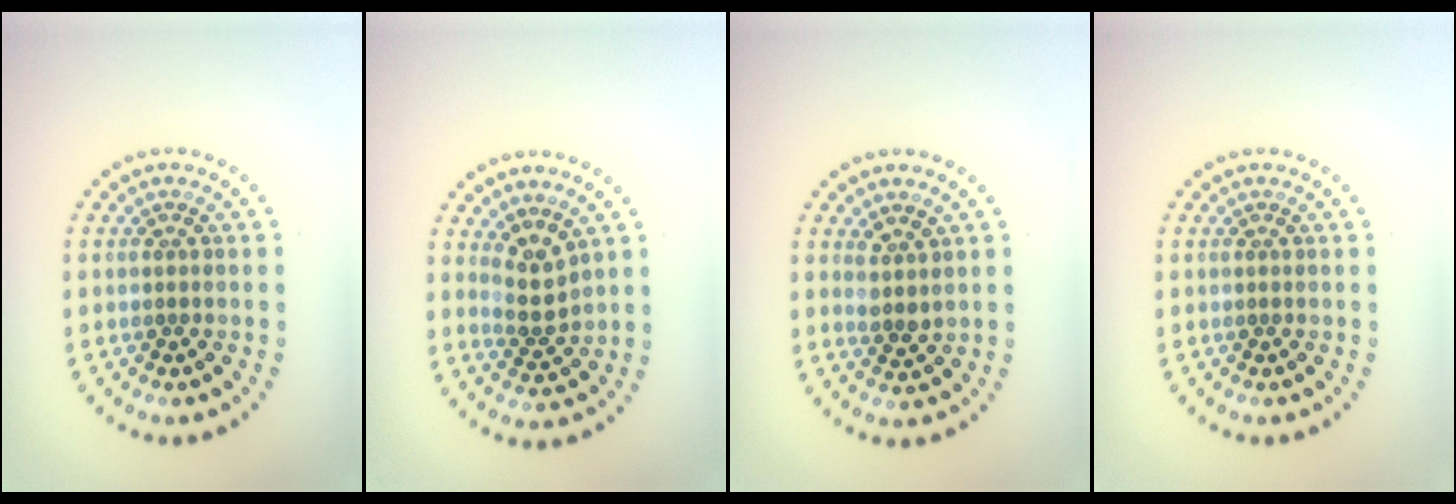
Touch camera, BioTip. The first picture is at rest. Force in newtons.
{"total": 2.5, "press": 2.0, "slide": 1.5}
{"total": 1.8, "press": 1.5, "slide": 1.0}
{"total": 0.0}